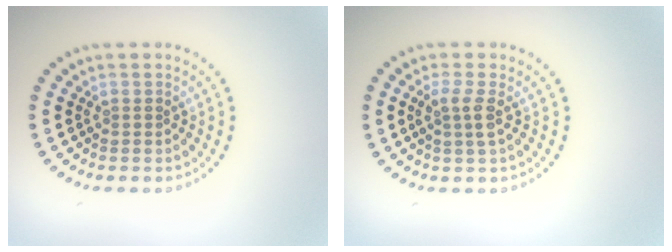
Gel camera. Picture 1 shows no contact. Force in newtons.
{"total": 1.9, "press": 1.6, "slide": 1.0}